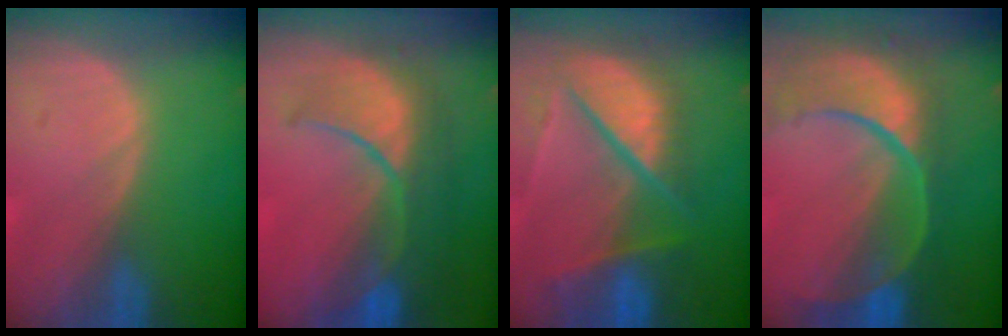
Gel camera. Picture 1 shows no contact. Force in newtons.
{"total": 10.5, "press": 9.2, "slide": 5.0}
{"total": 10.6, "press": 8.7, "slide": 6.0}
{"total": 12.3, "press": 9.9, "slide": 7.3}